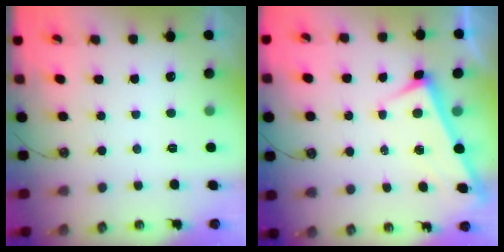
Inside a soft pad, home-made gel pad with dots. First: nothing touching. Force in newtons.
{"total": 2.9, "press": 2.9, "slide": 0.2}